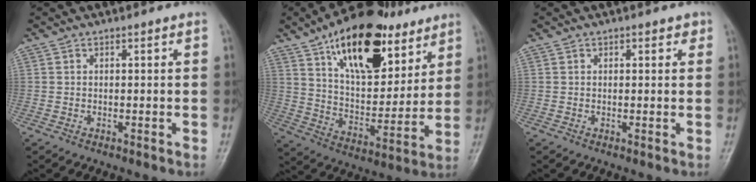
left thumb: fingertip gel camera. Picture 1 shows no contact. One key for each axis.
{"total": 23.7, "fx": 13.1, "fy": 11.7, "fz": 15.8, "tx": -0.209, "ty": -0.044, "tz": 0.220}
{"total": 1.5, "fx": 0.9, "fy": 1.0, "fz": 0.6, "tx": 0.008, "ty": -0.003, "tz": 0.007}